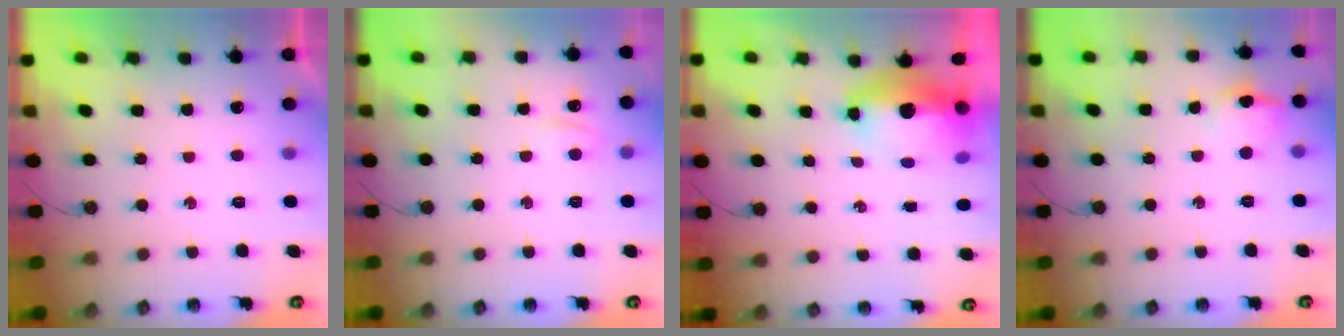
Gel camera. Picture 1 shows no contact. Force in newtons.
{"total": 4.9, "press": 4.8, "slide": 0.6}
{"total": 11.2, "press": 11.1, "slide": 2.0}
{"total": 8.2, "press": 8.1, "slide": 1.2}